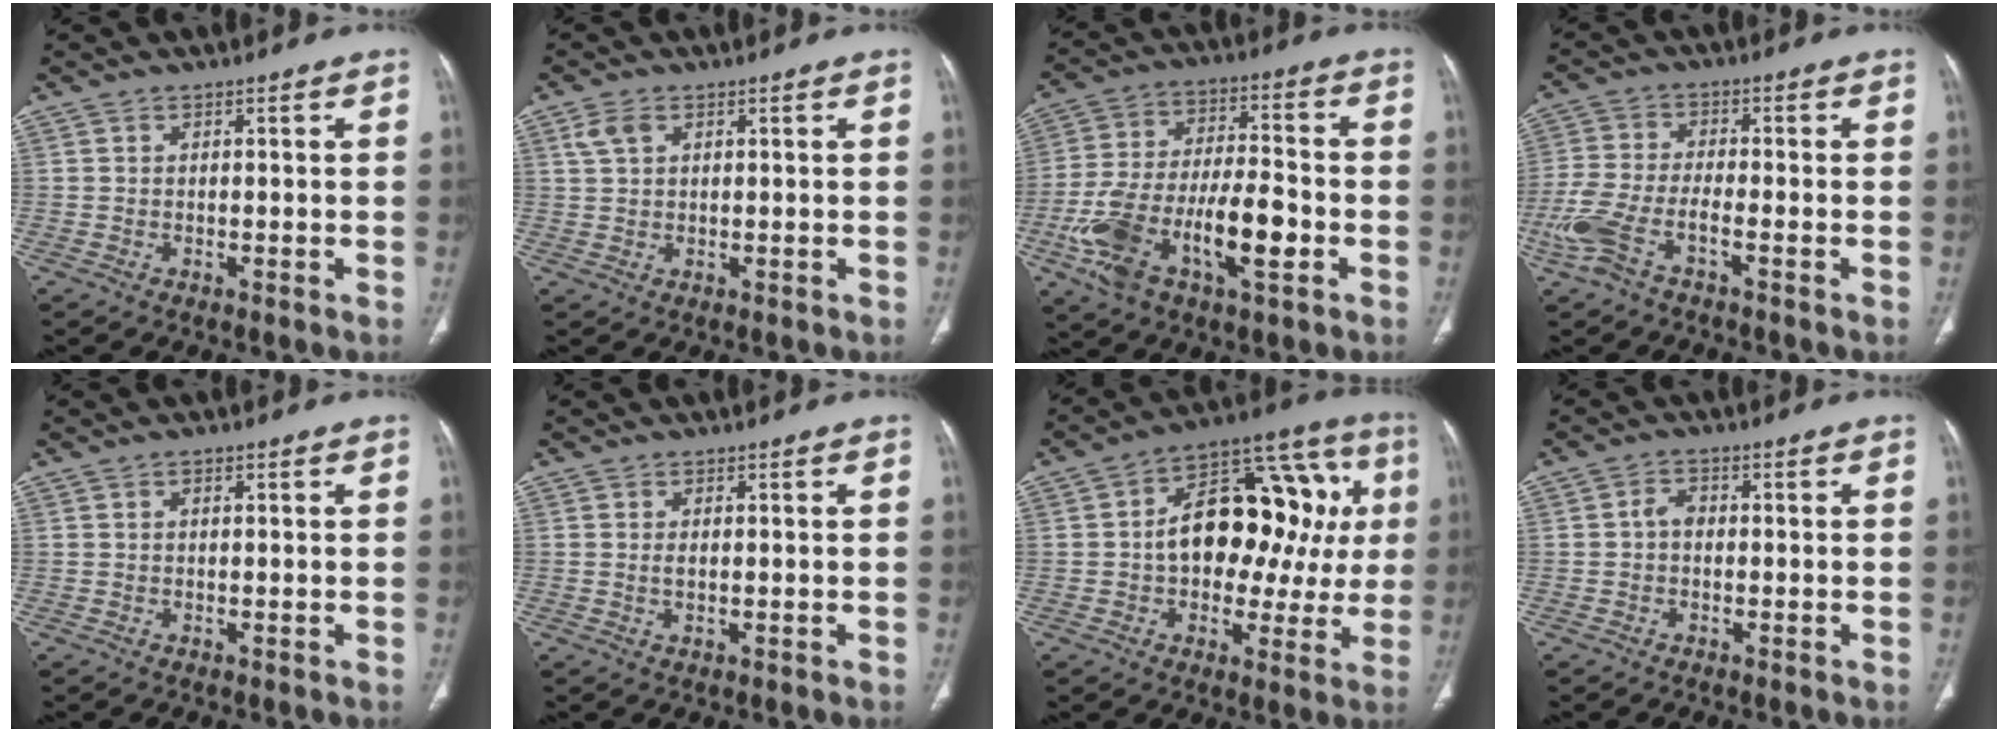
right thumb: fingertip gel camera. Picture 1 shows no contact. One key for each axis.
{"total": 3.1, "fx": 1.4, "fy": 2.0, "fz": 2.0, "tx": -0.044, "ty": 0.006, "tz": 0.033}
{"total": 18.4, "fx": -6.0, "fy": 7.6, "fz": 15.7, "tx": -0.300, "ty": 0.029, "tz": -0.102}
{"total": 8.4, "fx": -4.2, "fy": 2.8, "fz": 6.8, "tx": -0.176, "ty": 0.019, "tz": -0.086}
{"total": 0.6, "fx": 0.3, "fy": 0.3, "fz": 0.4, "tx": -0.009, "ty": 0.000, "tz": 0.003}
{"total": 1.2, "fx": 0.1, "fy": 0.5, "fz": 1.1, "tx": -0.023, "ty": -0.004, "tz": 0.003}
{"total": 22.3, "fx": 2.1, "fy": 13.3, "fz": 17.8, "tx": -0.201, "ty": 0.042, "tz": 0.026}
{"total": 2.3, "fx": -0.2, "fy": 1.7, "fz": 1.5, "tx": -0.020, "ty": 0.008, "tz": -0.011}